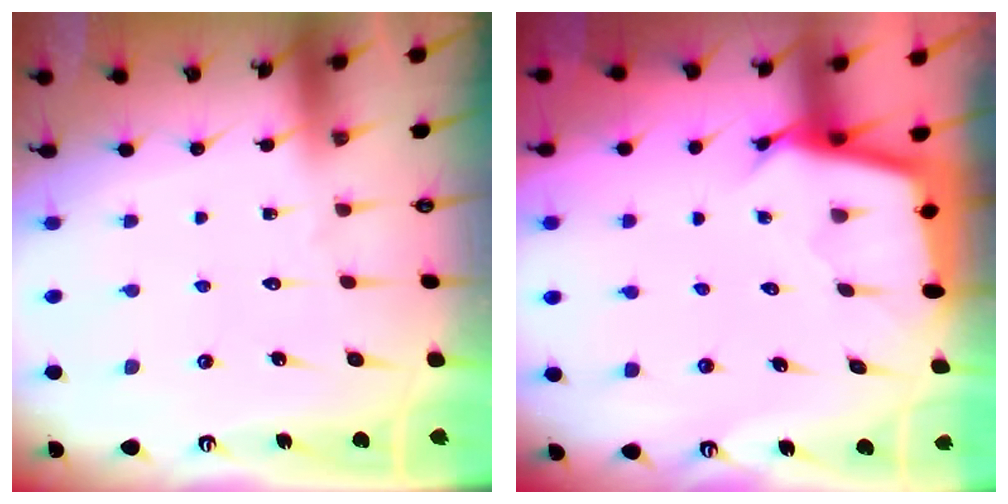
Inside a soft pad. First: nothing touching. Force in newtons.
{"total": 2.6, "press": 2.6, "slide": 0.2}